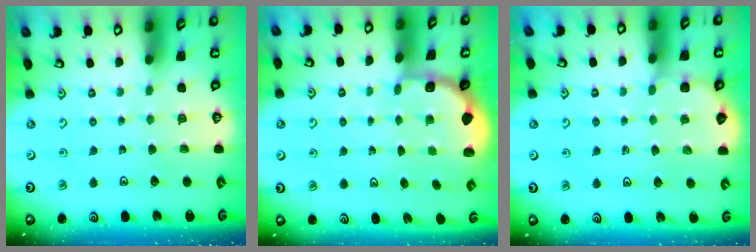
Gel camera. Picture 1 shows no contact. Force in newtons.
{"total": 1.9, "press": 1.8, "slide": 0.8}
{"total": 3.2, "press": 3.2, "slide": 0.3}